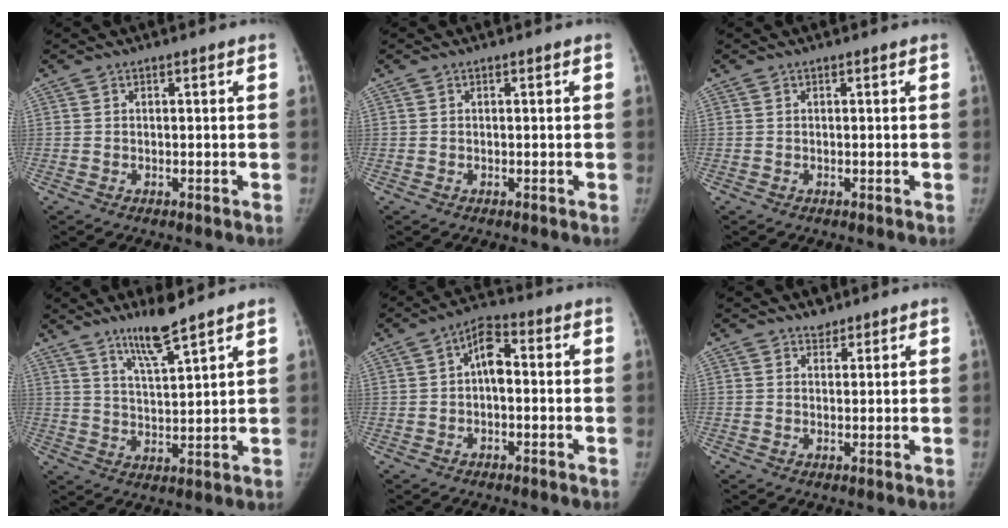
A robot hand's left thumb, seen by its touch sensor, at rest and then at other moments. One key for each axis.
{"total": 0.0}
{"total": 0.0}
{"total": 7.8, "fx": 5.9, "fy": 0.6, "fz": 5.0, "tx": -0.091, "ty": -0.046, "tz": 0.113}
{"total": 5.6, "fx": 0.0, "fy": 3.2, "fz": 4.6, "tx": -0.065, "ty": 0.020, "tz": -0.013}
{"total": 1.8, "fx": 1.4, "fy": 1.2, "fz": 0.0, "tx": 0.017, "ty": -0.009, "tz": 0.013}